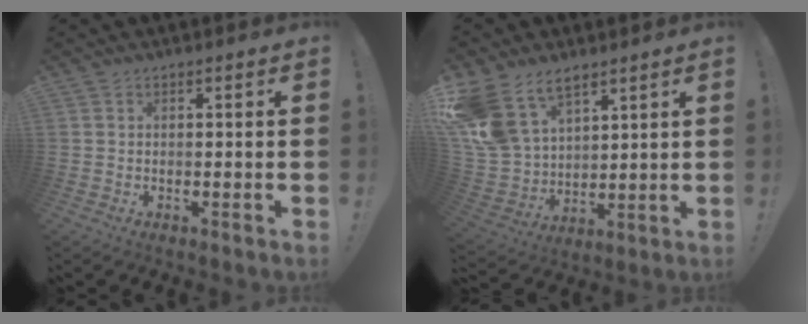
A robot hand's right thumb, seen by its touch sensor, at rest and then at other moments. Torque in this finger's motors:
{"motor_torque": [0.66, 0.86, 0.89, 0.41, 0.34]}